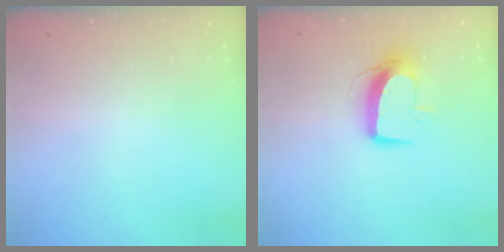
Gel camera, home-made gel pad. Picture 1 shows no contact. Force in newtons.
{"total": 10.3, "press": 10.3, "slide": 0.7}